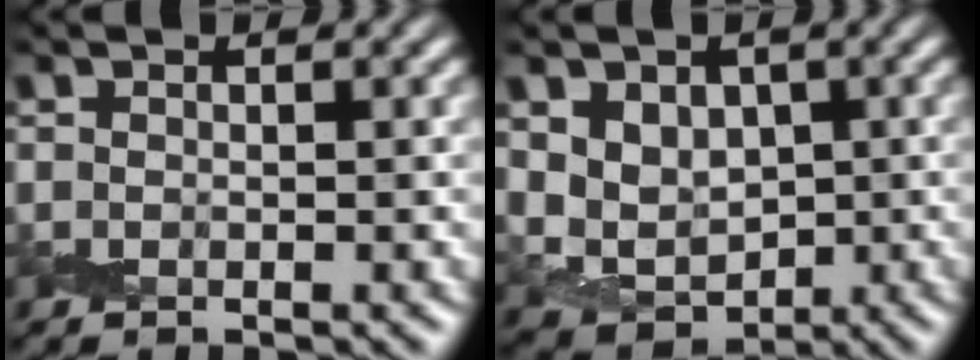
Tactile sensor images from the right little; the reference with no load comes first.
{"total": 4.8, "force": [0.8, 3.9, 2.7], "torque": [-0.049, -0.010, 0.019]}